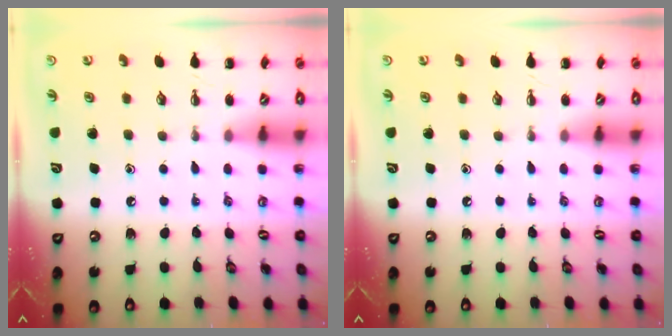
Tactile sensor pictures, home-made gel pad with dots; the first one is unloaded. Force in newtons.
{"total": 0.0}